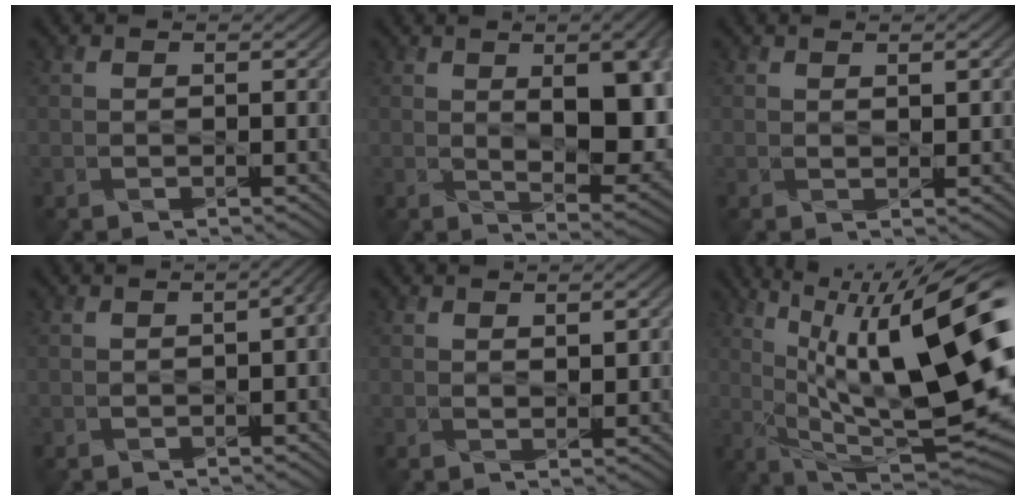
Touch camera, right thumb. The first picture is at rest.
{"total": 12.9, "force": [1.7, 5.6, 11.5], "torque": [-0.151, 0.002, 0.025]}
{"total": 1.8, "force": [0.8, 0.4, 1.6], "torque": [-0.024, -0.002, 0.017]}
{"total": 3.8, "force": [-0.3, 1.5, 3.4], "torque": [-0.038, -0.003, 0.004]}
{"total": 2.6, "force": [1.0, 0.8, 2.2], "torque": [-0.035, -0.002, 0.022]}
{"total": 20.6, "force": [5.1, 6.5, 18.8], "torque": [-0.281, 0.023, 0.083]}